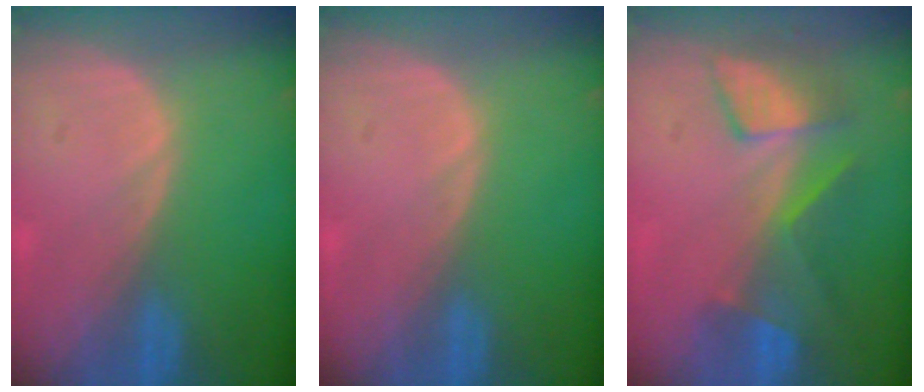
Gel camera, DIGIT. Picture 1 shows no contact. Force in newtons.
{"total": 0.0}
{"total": 7.5, "press": 6.9, "slide": 3.0}